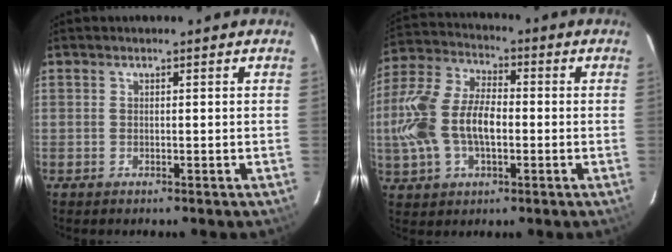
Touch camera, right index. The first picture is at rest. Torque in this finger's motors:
{"motor_torque": [0.55, -0.13, 0.87, 0.21]}